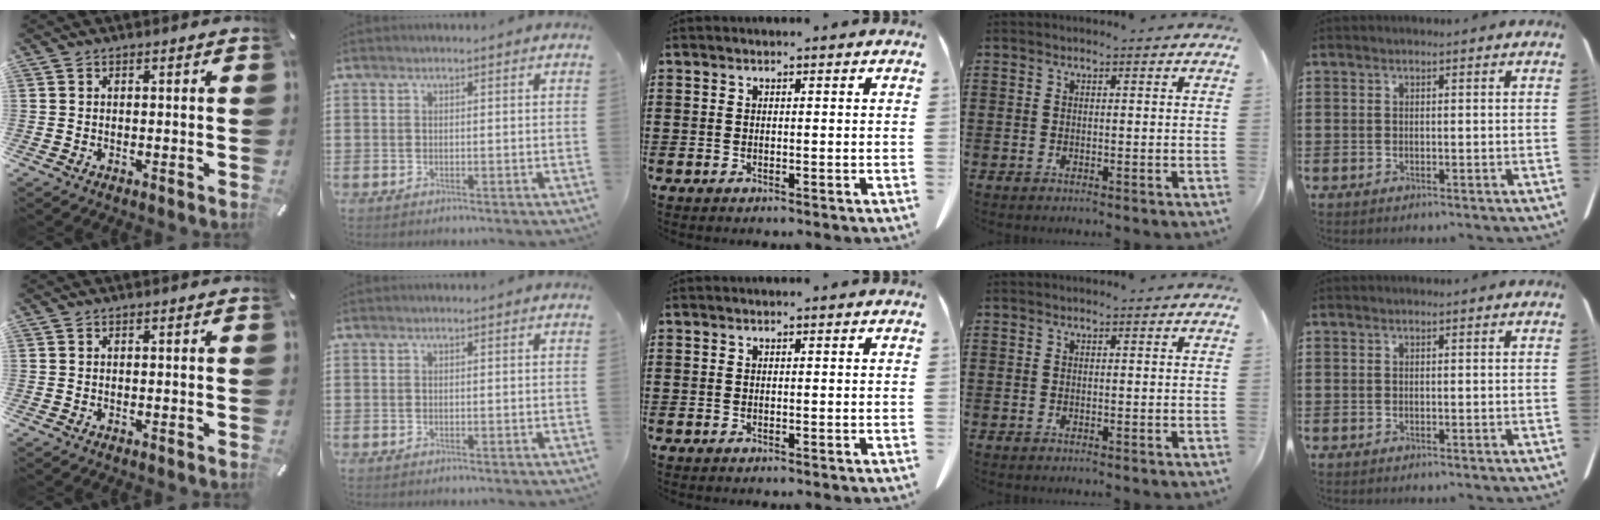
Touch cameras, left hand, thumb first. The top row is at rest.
{}